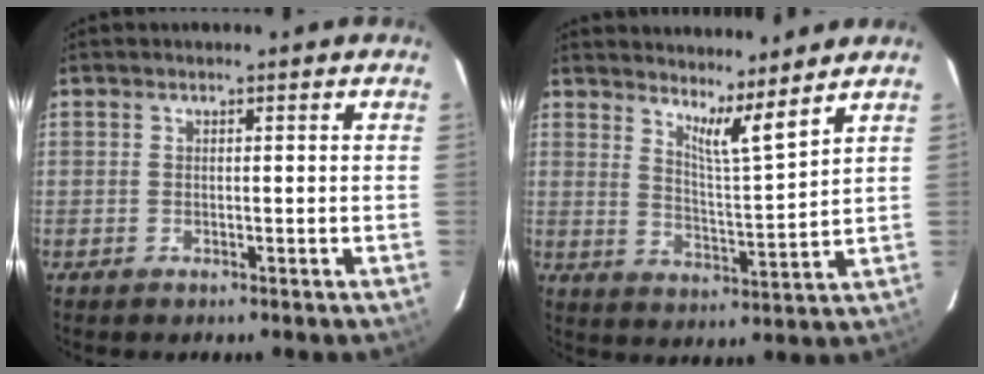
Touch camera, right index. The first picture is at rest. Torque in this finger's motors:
{"motor_torque": [-0.10, 0.29, 0.03, 0.01]}